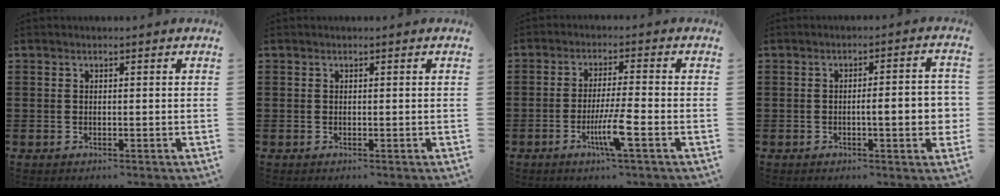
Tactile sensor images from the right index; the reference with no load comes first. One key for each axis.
{"total": 0.0}
{"total": 6.4, "fx": -2.6, "fy": 0.1, "fz": 5.9, "tx": -0.117, "ty": -0.020, "tz": -0.049}
{"total": 5.9, "fx": -0.9, "fy": 0.8, "fz": 5.8, "tx": -0.077, "ty": -0.007, "tz": -0.019}